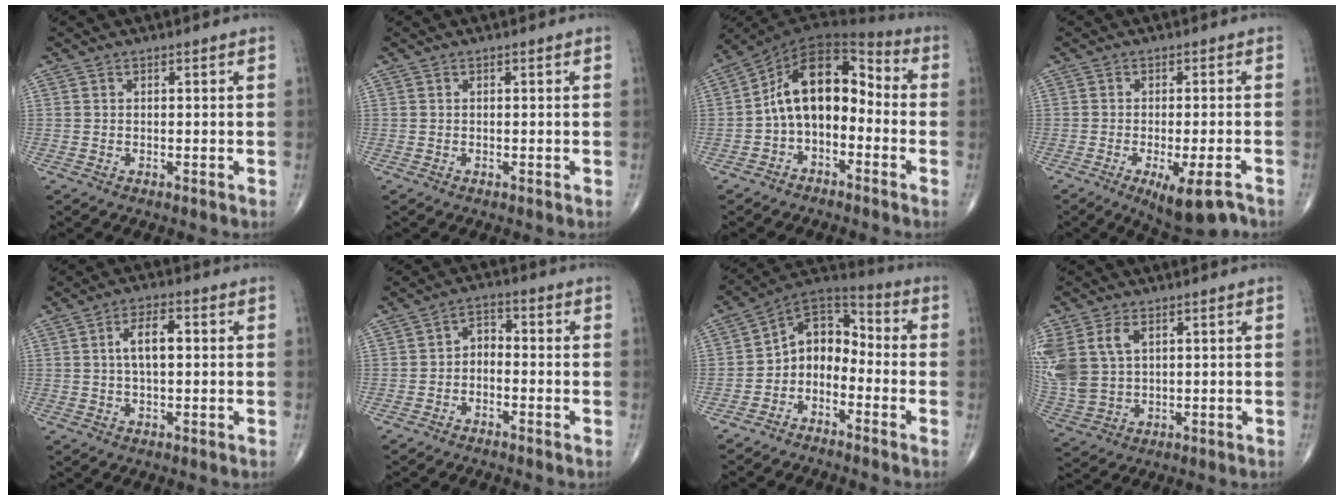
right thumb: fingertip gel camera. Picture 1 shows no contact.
{"total": 0.0}
{"total": 13.4, "force": [-2.0, 8.5, 10.2], "torque": [-0.141, 0.063, -0.048]}
{"total": 8.8, "force": [-5.2, 2.3, 6.7], "torque": [-0.093, 0.003, -0.074]}
{"total": 6.4, "force": [0.9, 2.9, 5.6], "torque": [-0.098, 0.009, 0.013]}
{"total": 3.7, "force": [-1.2, 2.5, 2.4], "torque": [-0.029, 0.026, -0.033]}
{"total": 9.7, "force": [-3.2, 7.1, 5.9], "torque": [-0.064, 0.069, -0.077]}
{"total": 14.0, "force": [4.1, 9.6, 9.3], "torque": [-0.240, 0.001, 0.094]}